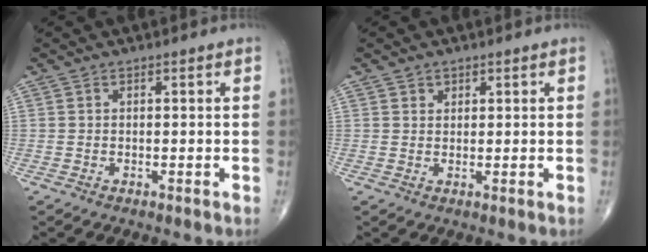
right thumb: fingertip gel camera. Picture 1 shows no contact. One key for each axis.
{"total": 1.5, "fx": 0.9, "fy": 1.2, "fz": 0.3, "tx": 0.010, "ty": -0.005, "tz": 0.011}